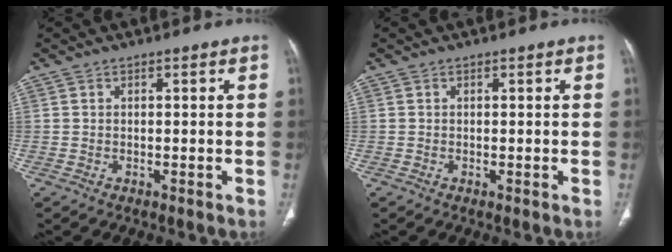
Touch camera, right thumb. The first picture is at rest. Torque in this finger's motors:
{"motor_torque": [0.75, 0.49, 0.16, -0.64, 0.03]}